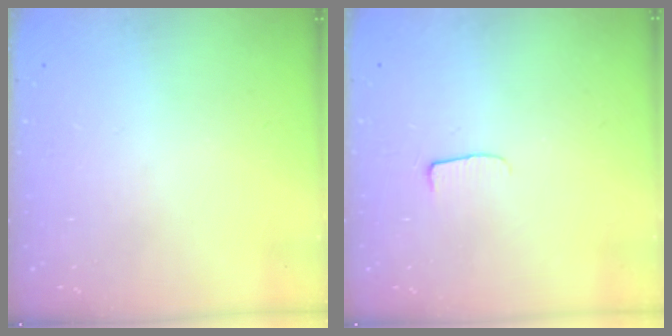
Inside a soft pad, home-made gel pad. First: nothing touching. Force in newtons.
{"total": 5.1, "press": 5.0, "slide": 0.6}